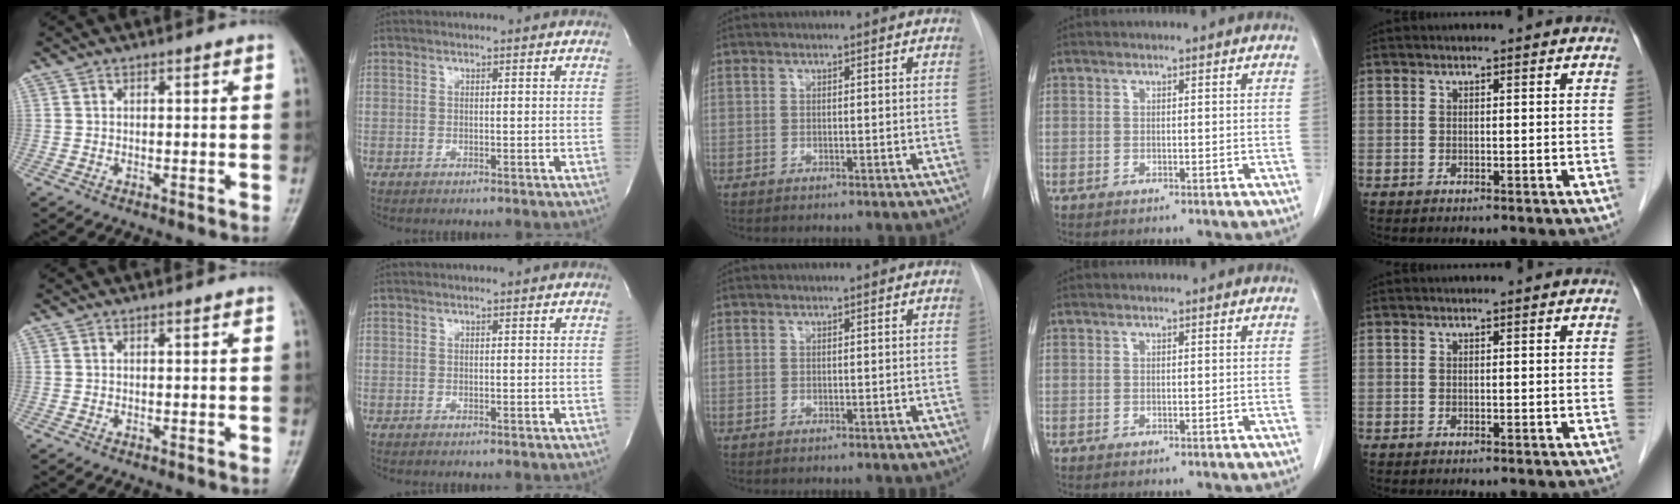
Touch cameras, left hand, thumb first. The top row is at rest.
{}